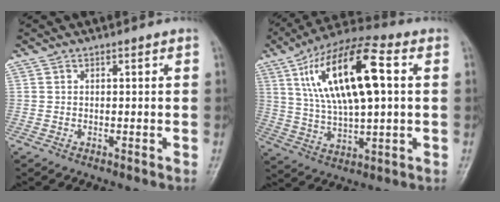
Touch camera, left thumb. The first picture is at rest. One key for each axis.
{"total": 19.4, "fx": 4.9, "fy": 7.4, "fz": 17.2, "tx": -0.304, "ty": 0.012, "tz": 0.084}